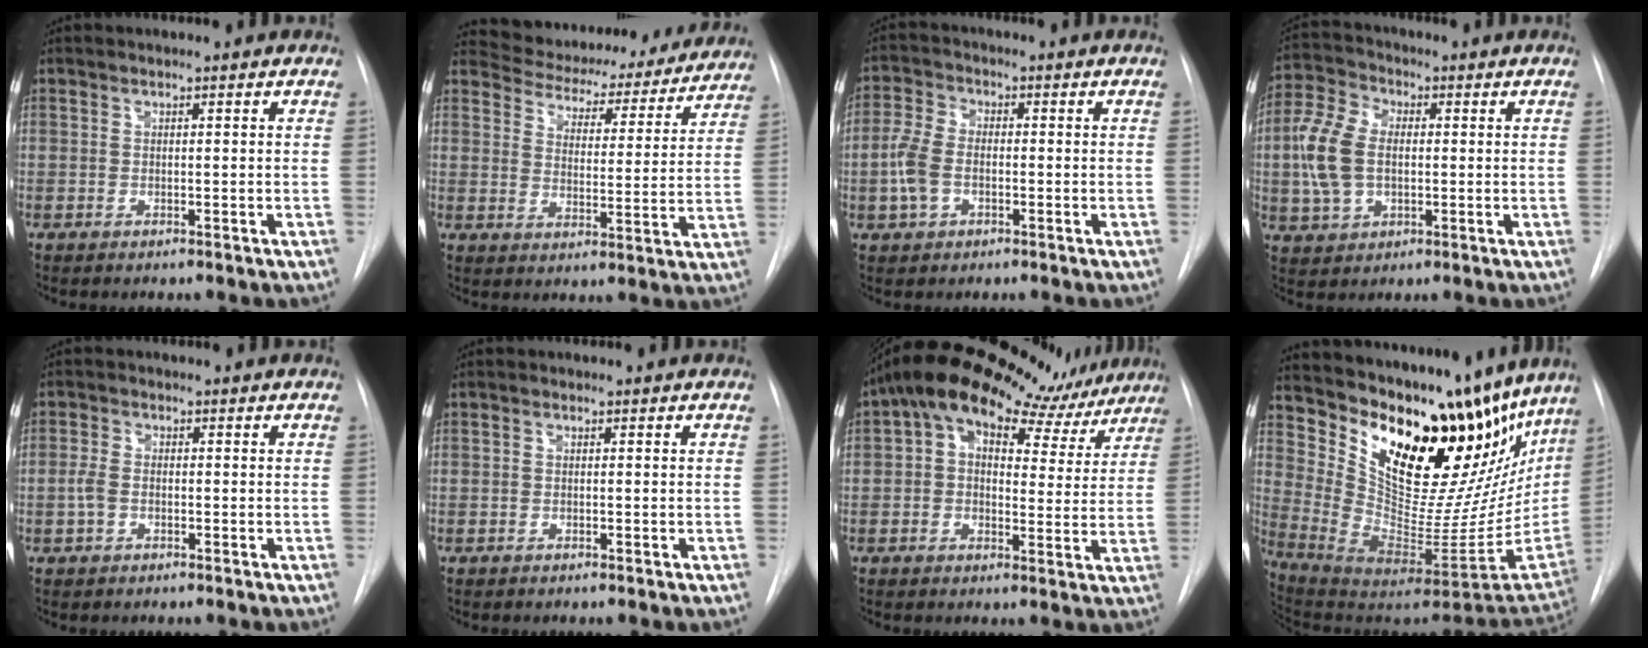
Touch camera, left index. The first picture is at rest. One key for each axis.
{"total": 19.3, "fx": 18.0, "fy": 6.1, "fz": 3.5, "tx": -0.024, "ty": -0.033, "tz": 0.198}
{"total": 5.7, "fx": -1.4, "fy": 3.7, "fz": 4.1, "tx": -0.109, "ty": 0.012, "tz": -0.030}
{"total": 9.5, "fx": 0.0, "fy": 6.1, "fz": 7.2, "tx": -0.179, "ty": 0.018, "tz": 0.002}
{"total": 2.5, "fx": -0.7, "fy": 1.7, "fz": 1.6, "tx": -0.043, "ty": 0.004, "tz": -0.015}
{"total": 0.0}
{"total": 18.1, "fx": 13.6, "fy": 8.3, "fz": 8.6, "tx": -0.125, "ty": 0.059, "tz": 0.168}
{"total": 27.4, "fx": 22.1, "fy": 10.2, "fz": 12.5, "tx": -0.208, "ty": -0.043, "tz": 0.311}